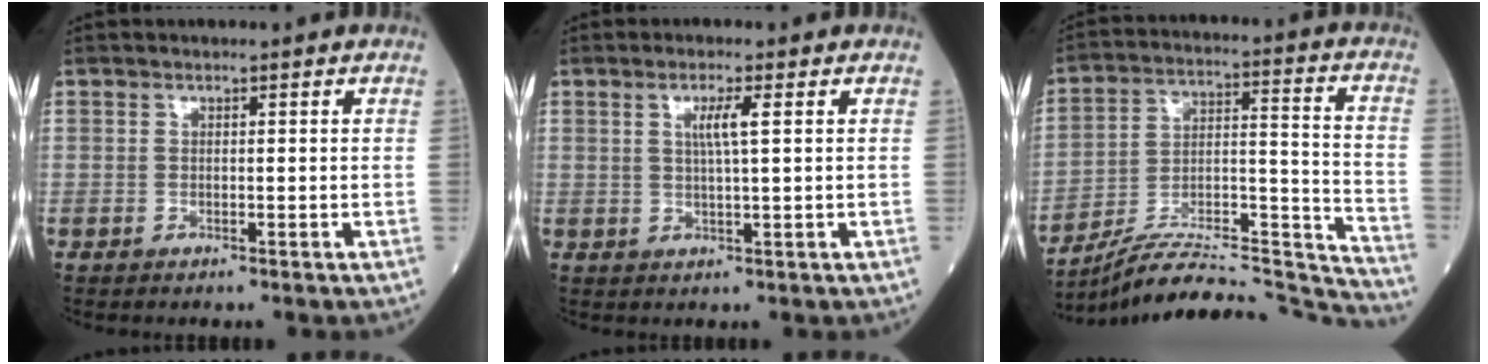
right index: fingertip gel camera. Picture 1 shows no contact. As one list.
[{"total": 3.2, "force": [0.9, -0.2, 3.0], "torque": [-0.058, -0.001, 0.016]}, {"total": 25.3, "force": [-24.4, 0.9, 6.6], "torque": [-0.081, 0.022, -0.369]}]